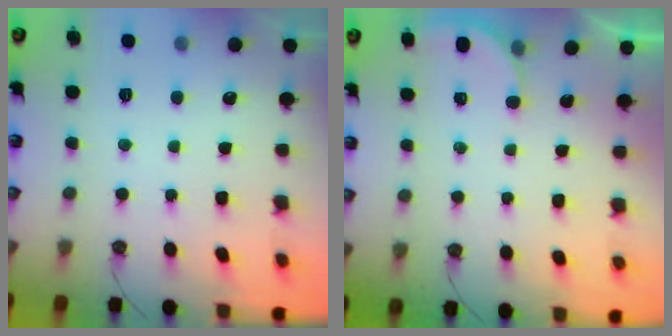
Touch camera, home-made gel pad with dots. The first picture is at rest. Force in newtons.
{"total": 2.0, "press": 2.0, "slide": 0.1}